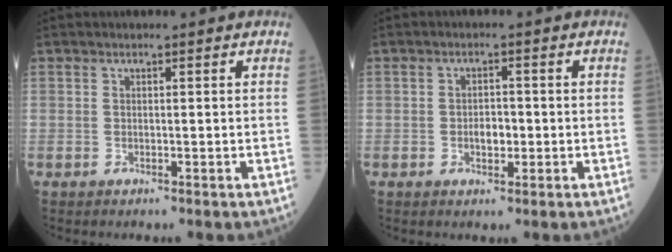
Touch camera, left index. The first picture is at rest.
{"total": 2.7, "force": [-0.7, 1.5, 2.0], "torque": [-0.033, 0.001, -0.011]}